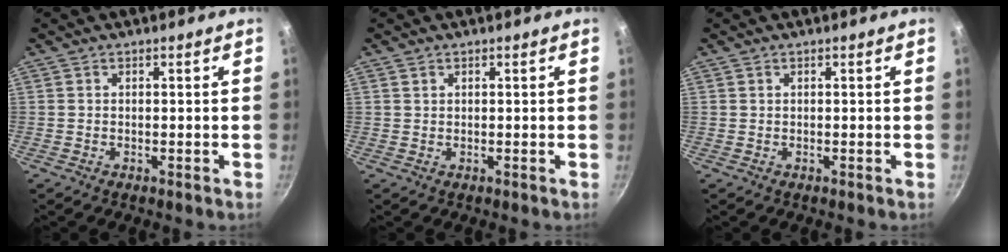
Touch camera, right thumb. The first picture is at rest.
{"total": 0.7, "force": [0.4, 0.6, 0.2], "torque": [-0.002, 0.001, 0.005]}
{"total": 0.0}